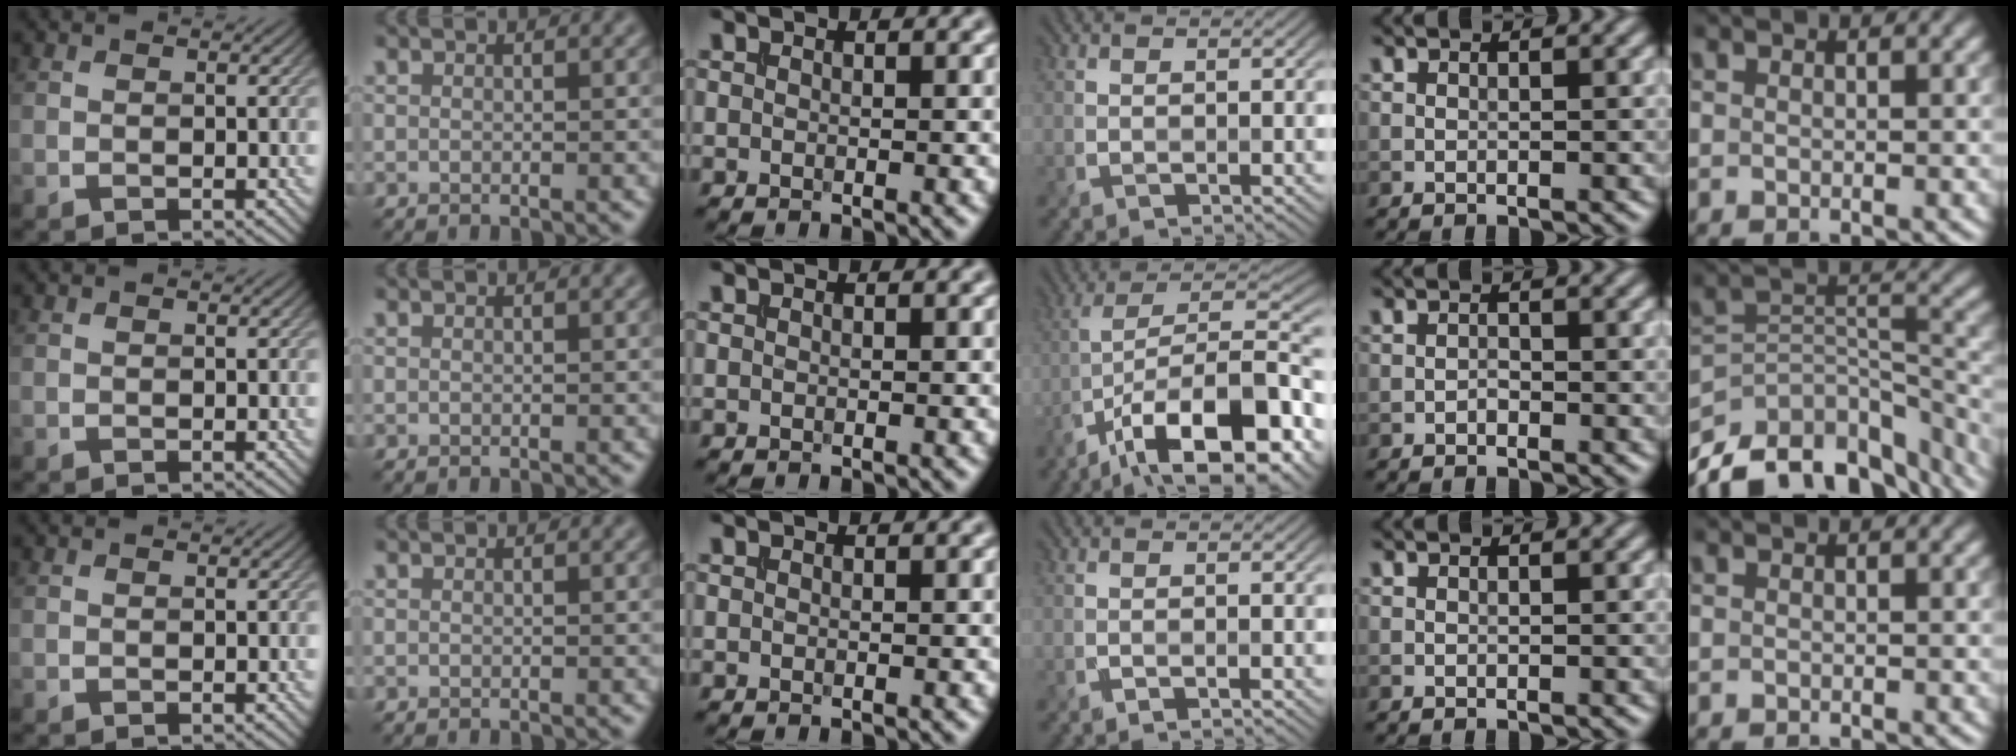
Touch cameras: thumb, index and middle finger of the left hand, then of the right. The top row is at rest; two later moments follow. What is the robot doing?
{"motion": "insert", "object": "file holder"}